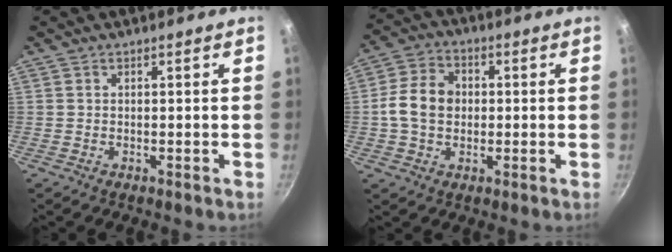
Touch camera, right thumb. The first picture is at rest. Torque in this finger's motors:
{"motor_torque": [-0.32, 0.93, 1.35, -0.48, 0.23]}